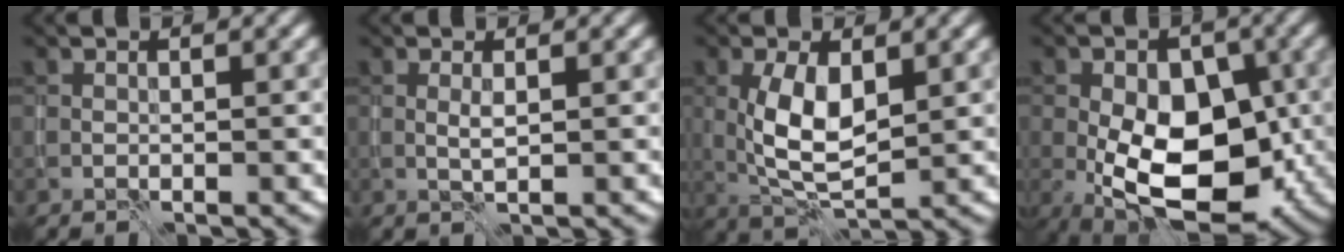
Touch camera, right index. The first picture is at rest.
{"total": 0.9, "force": [0.1, 0.0, 0.9], "torque": [-0.021, 0.000, 0.003]}
{"total": 5.5, "force": [0.6, 2.6, 4.9], "torque": [-0.104, -0.007, 0.017]}
{"total": 12.0, "force": [-2.3, 7.0, 9.5], "torque": [-0.145, -0.009, -0.039]}